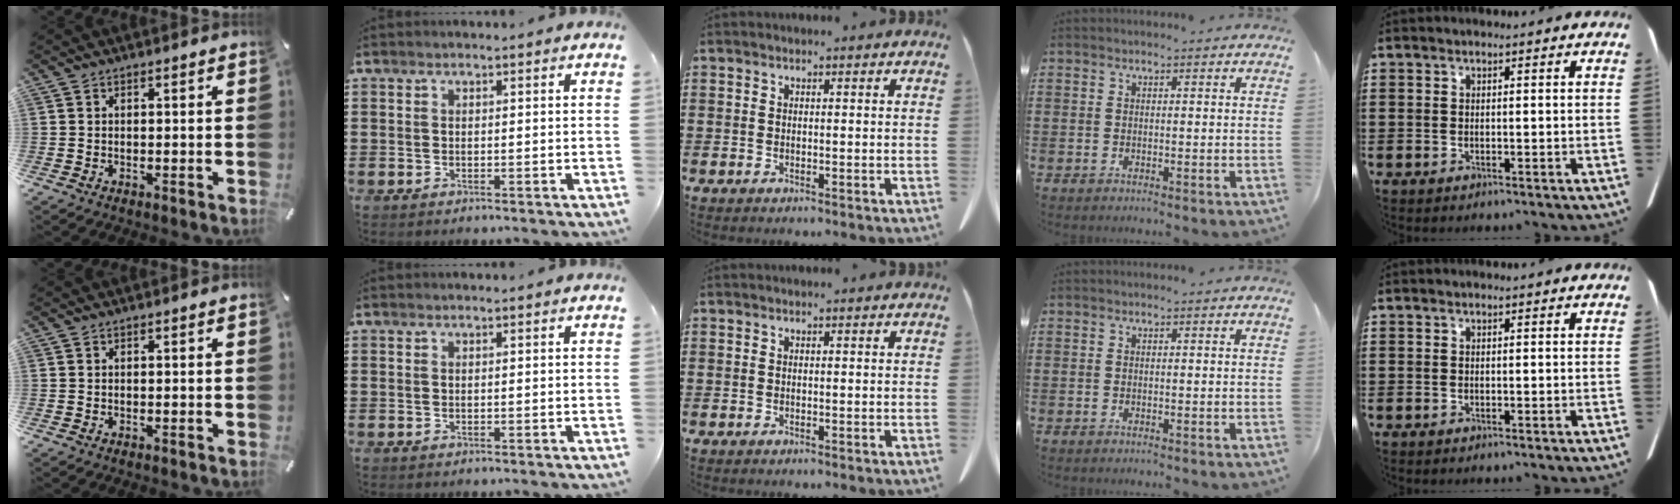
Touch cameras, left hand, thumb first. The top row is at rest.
{}